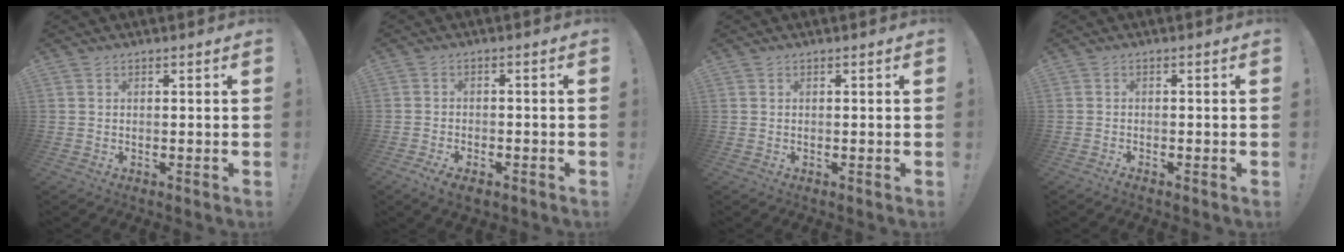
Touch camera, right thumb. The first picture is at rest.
{"total": 4.6, "force": [-3.1, 1.9, 2.8], "torque": [-0.051, 0.006, -0.052]}
{"total": 0.0}
{"total": 1.3, "force": [-1.1, 0.1, 0.6], "torque": [-0.007, 0.002, -0.020]}